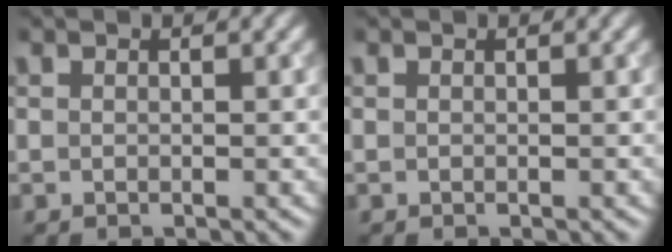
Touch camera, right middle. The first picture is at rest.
{"total": 0.0}